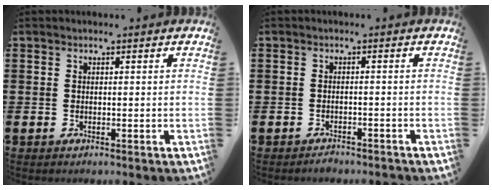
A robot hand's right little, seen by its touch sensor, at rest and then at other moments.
{"total": 1.1, "force": [-1.1, 0.1, 0.0], "torque": [0.004, -0.002, -0.025]}